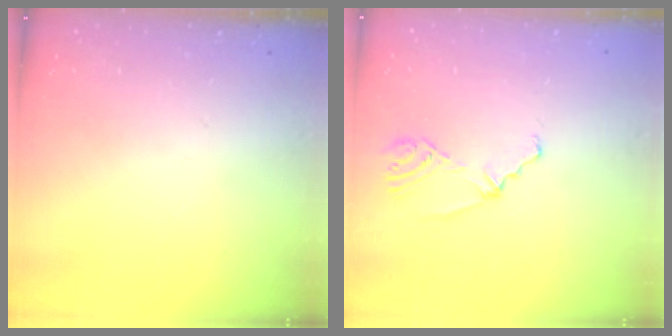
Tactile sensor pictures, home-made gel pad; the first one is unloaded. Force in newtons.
{"total": 2.3, "press": 1.9, "slide": 1.4}